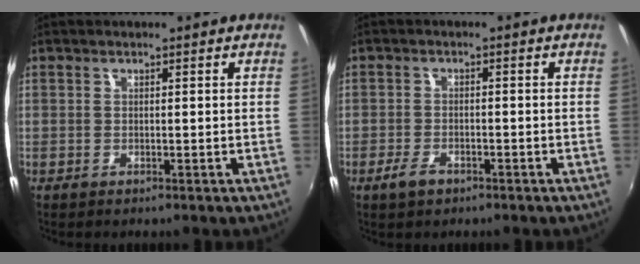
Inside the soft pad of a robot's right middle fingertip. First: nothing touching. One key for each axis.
{"total": 3.4, "fx": -2.3, "fy": 1.7, "fz": 1.9, "tx": -0.049, "ty": -0.004, "tz": -0.043}